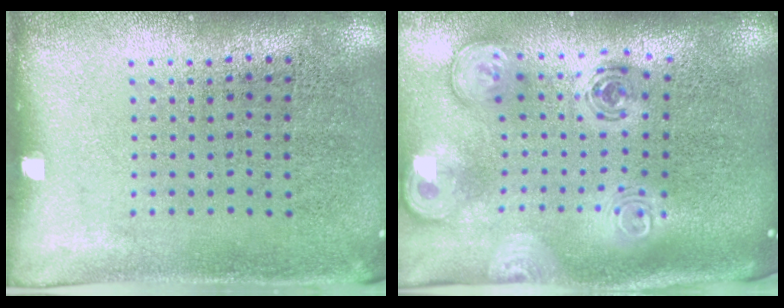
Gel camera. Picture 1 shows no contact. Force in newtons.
{"total": 2.9, "press": 2.1, "slide": 2.1}